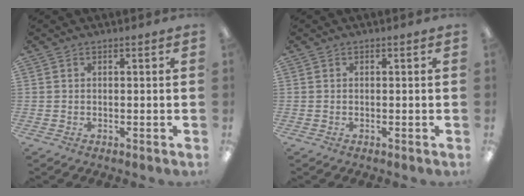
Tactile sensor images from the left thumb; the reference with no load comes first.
{"total": 0.0}